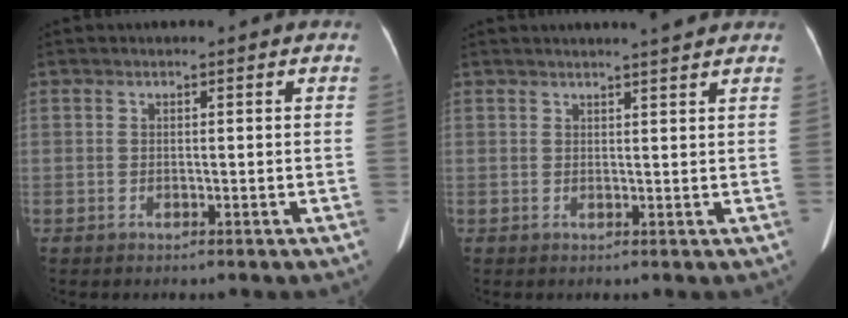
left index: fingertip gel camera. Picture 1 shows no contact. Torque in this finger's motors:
{"motor_torque": [0.18, -0.18, 0.00, 0.00]}